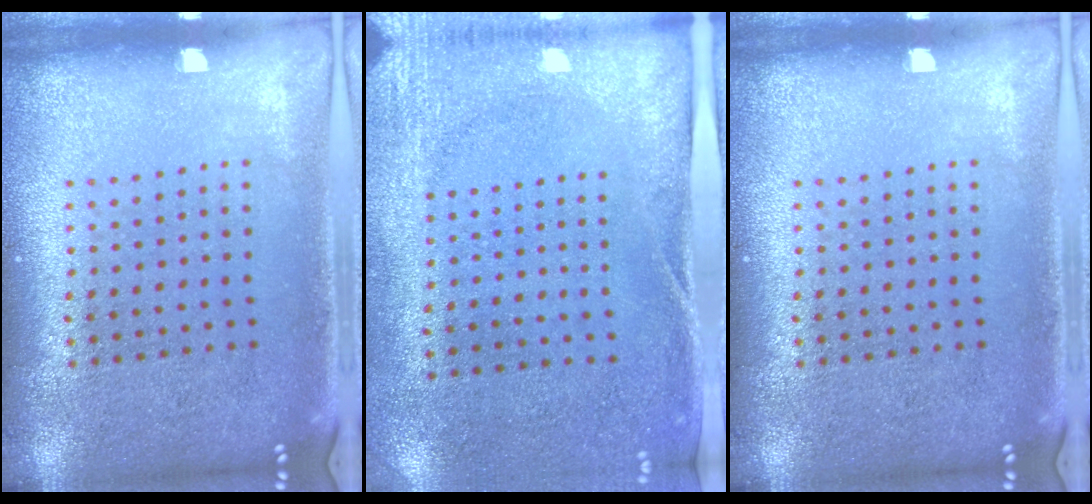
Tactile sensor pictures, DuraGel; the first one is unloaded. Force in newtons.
{"total": 2.7, "press": 2.1, "slide": 1.7}
{"total": 0.0}